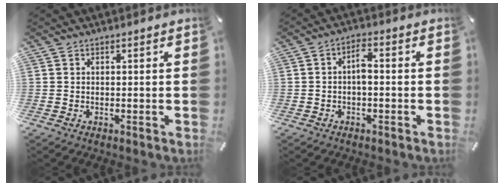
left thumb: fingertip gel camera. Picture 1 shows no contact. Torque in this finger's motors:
{"motor_torque": [0.08, -0.60, 0.15, 0.07, 0.00]}